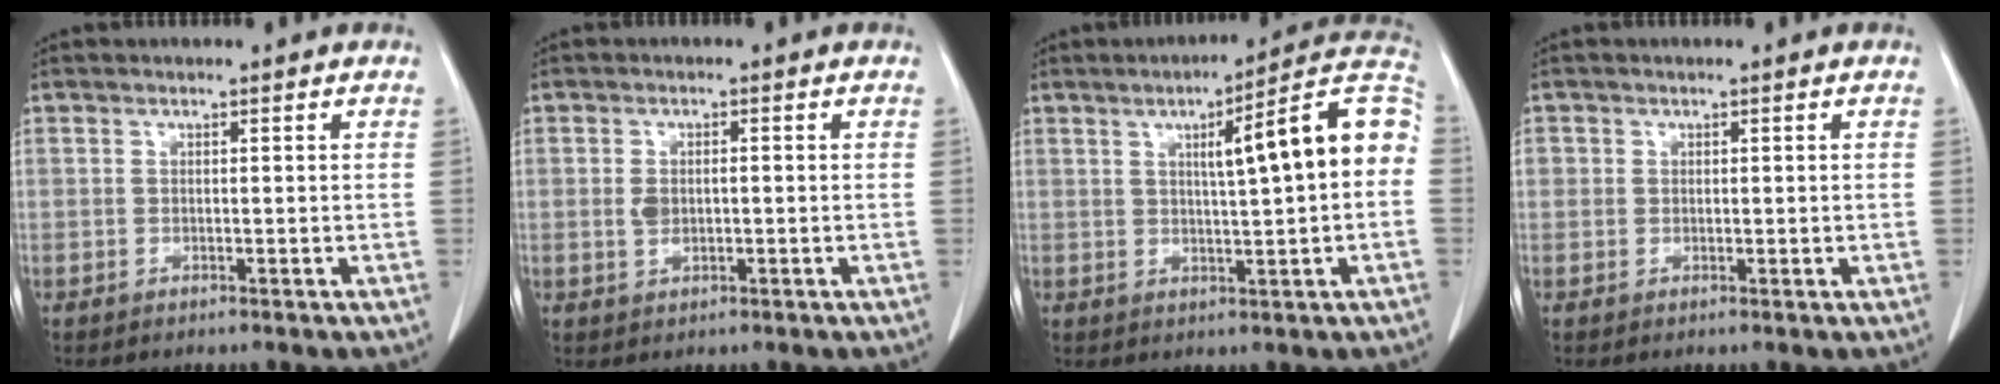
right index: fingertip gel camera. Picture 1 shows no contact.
{"total": 2.5, "force": [-0.2, 1.4, 2.0], "torque": [-0.041, 0.004, 0.001]}
{"total": 13.6, "force": [2.0, 0.7, 13.4], "torque": [-0.181, 0.031, 0.022]}
{"total": 1.6, "force": [0.3, 1.5, 0.5], "torque": [0.001, -0.001, 0.003]}